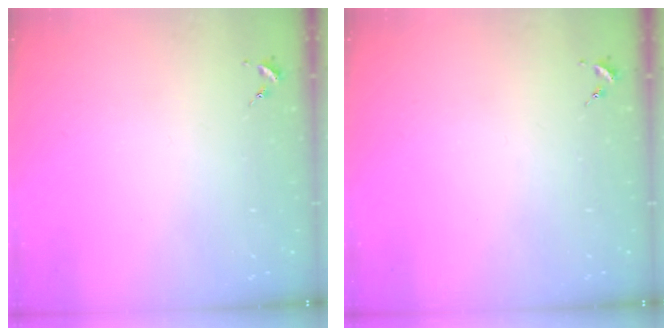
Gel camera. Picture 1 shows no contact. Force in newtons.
{"total": 0.0}